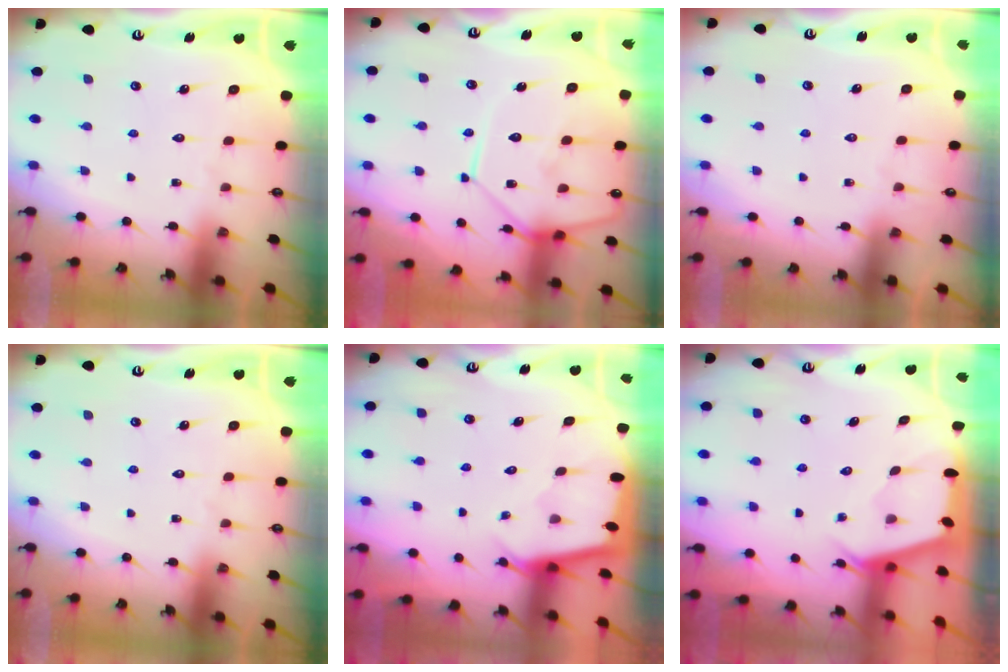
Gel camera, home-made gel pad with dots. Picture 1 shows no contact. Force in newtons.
{"total": 12.7, "press": 12.6, "slide": 1.0}
{"total": 2.5, "press": 2.5, "slide": 0.4}
{"total": 0.0}
{"total": 2.0, "press": 2.0, "slide": 0.2}
{"total": 2.0, "press": 2.0, "slide": 0.3}